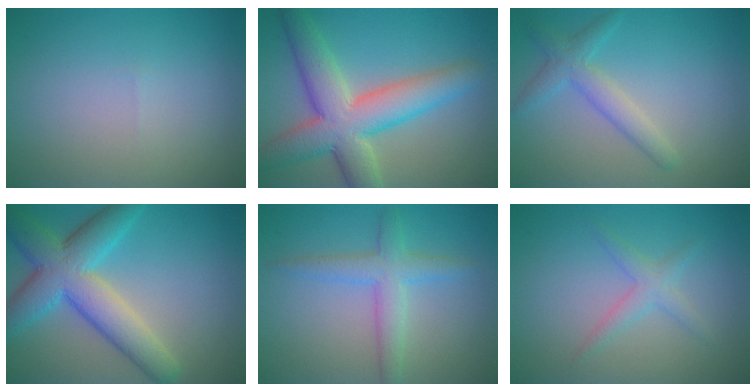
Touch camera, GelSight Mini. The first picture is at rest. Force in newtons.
{"total": 8.7, "press": 8.7, "slide": 0.5}
{"total": 1.9, "press": 1.9, "slide": 0.2}
{"total": 8.2, "press": 8.2, "slide": 0.1}
{"total": 3.4, "press": 3.4, "slide": 0.0}
{"total": 1.9, "press": 1.9, "slide": 0.1}